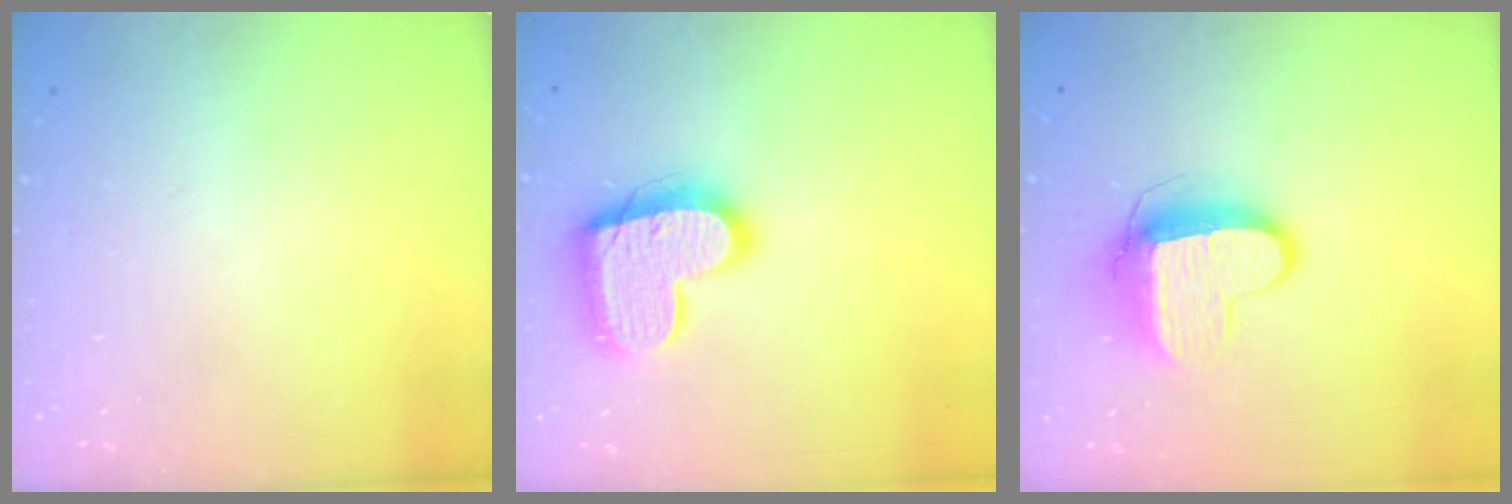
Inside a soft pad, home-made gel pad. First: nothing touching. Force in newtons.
{"total": 17.3, "press": 17.3, "slide": 1.2}
{"total": 11.1, "press": 11.1, "slide": 0.8}